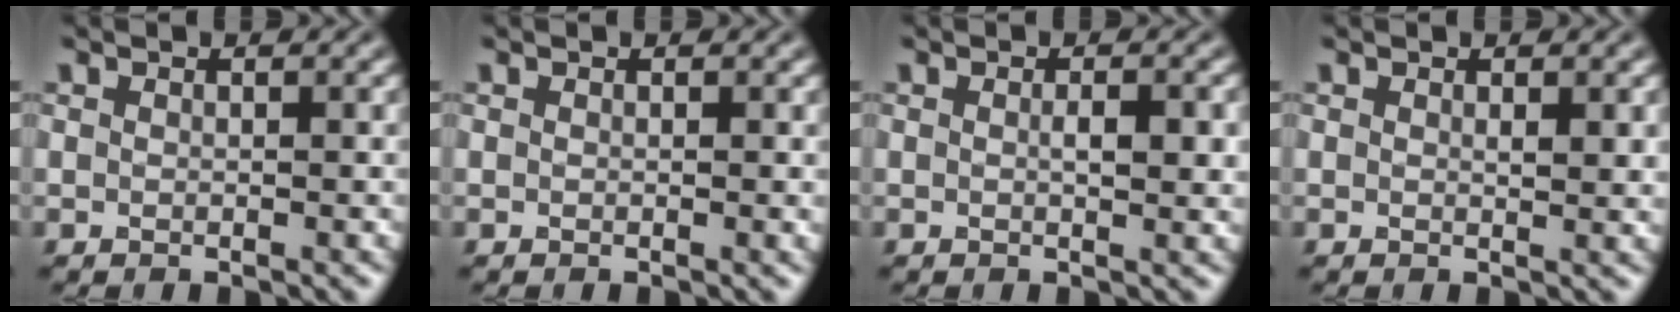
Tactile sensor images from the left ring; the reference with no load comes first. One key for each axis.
{"total": 0.0}
{"total": 2.0, "fx": 0.1, "fy": 0.6, "fz": 1.9, "tx": -0.028, "ty": -0.001, "tz": 0.000}
{"total": 1.0, "fx": 0.4, "fy": 0.2, "fz": 0.9, "tx": -0.011, "ty": -0.005, "tz": 0.007}